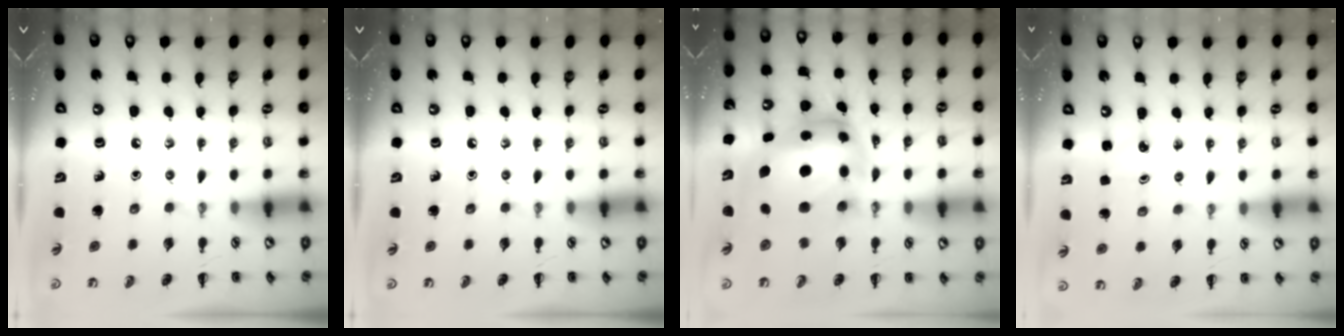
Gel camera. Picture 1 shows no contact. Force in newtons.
{"total": 0.0}
{"total": 11.2, "press": 10.8, "slide": 3.1}
{"total": 2.3, "press": 2.2, "slide": 0.7}